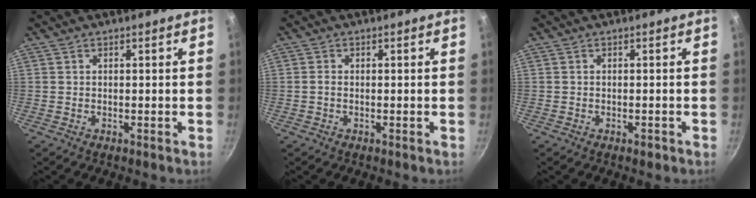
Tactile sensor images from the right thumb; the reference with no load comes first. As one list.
[{"total": 0.8, "force": [-0.2, 0.6, 0.6], "torque": [-0.011, 0.004, -0.004]}, {"total": 1.0, "force": [-0.6, 0.5, 0.6], "torque": [-0.012, 0.003, -0.005]}]